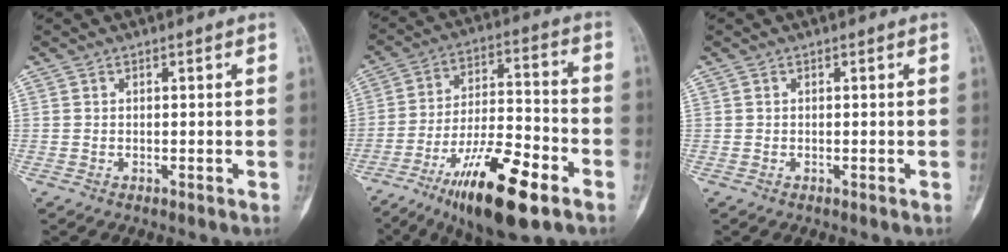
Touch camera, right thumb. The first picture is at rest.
{"total": 19.4, "force": [-10.8, 5.6, 15.0], "torque": [-0.267, 0.049, -0.185]}
{"total": 0.0}